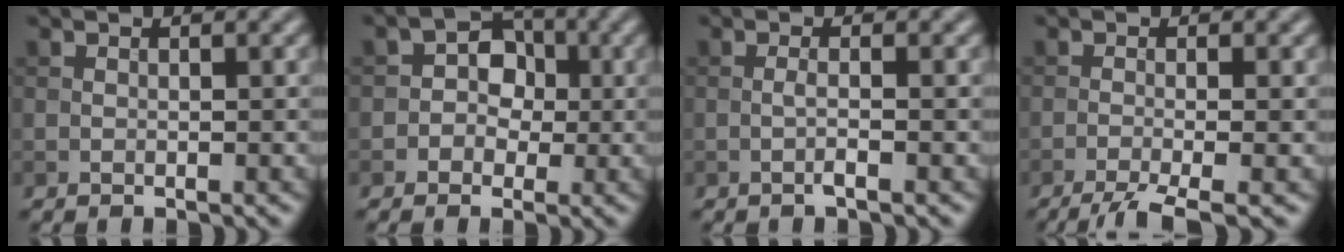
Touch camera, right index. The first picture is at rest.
{"total": 3.1, "force": [-0.3, 2.8, 1.4], "torque": [0.009, 0.005, -0.026]}
{"total": 1.1, "force": [-0.4, 0.0, 1.1], "torque": [-0.022, 0.002, -0.012]}
{"total": 4.3, "force": [-2.8, 0.8, 3.2], "torque": [-0.047, -0.002, -0.059]}